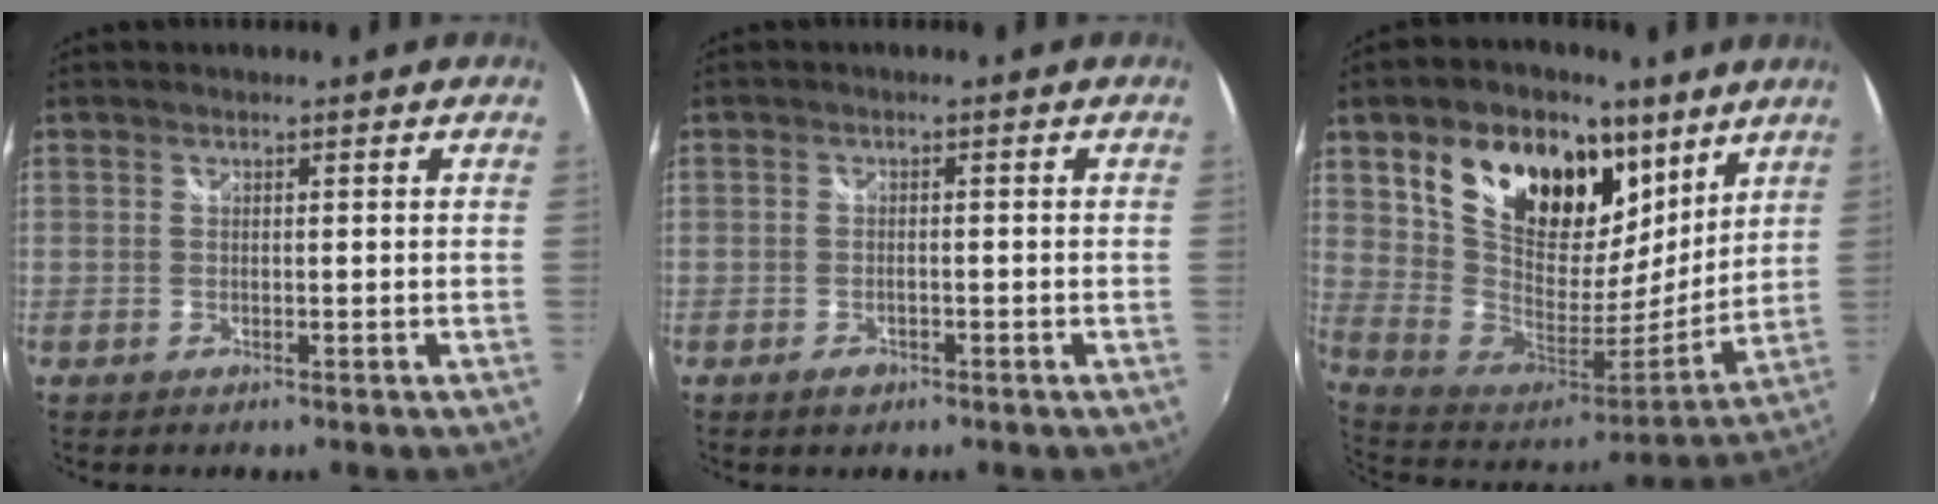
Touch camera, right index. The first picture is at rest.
{"total": 2.1, "force": [-1.3, 1.2, 1.1], "torque": [-0.021, -0.003, -0.020]}
{"total": 27.0, "force": [13.5, 16.5, 16.6], "torque": [-0.335, 0.034, 0.243]}